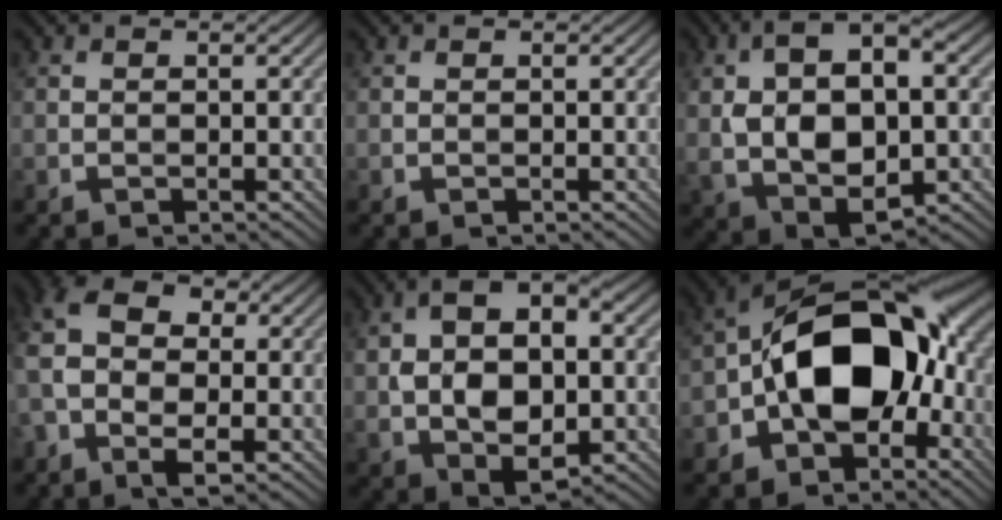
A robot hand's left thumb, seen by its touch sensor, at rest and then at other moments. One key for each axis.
{"total": 0.0}
{"total": 12.7, "fx": 1.2, "fy": 6.7, "fz": 10.7, "tx": -0.215, "ty": 0.000, "tz": 0.024}
{"total": 9.4, "fx": -0.8, "fy": 6.1, "fz": 7.1, "tx": -0.166, "ty": 0.011, "tz": -0.031}
{"total": 11.7, "fx": 0.6, "fy": 6.5, "fz": 9.8, "tx": -0.190, "ty": 0.004, "tz": 0.010}
{"total": 15.6, "fx": -2.5, "fy": 9.9, "fz": 11.8, "tx": -0.175, "ty": 0.020, "tz": -0.063}